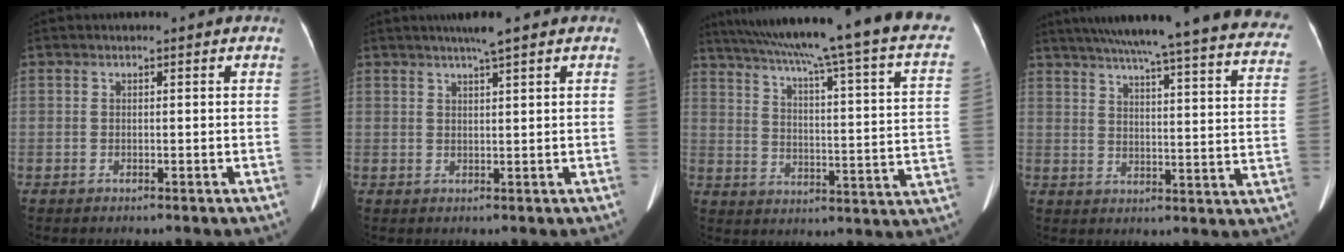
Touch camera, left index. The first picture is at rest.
{"total": 3.5, "force": [2.6, -0.3, 2.4], "torque": [-0.042, 0.006, 0.044]}
{"total": 30.0, "force": [23.6, 0.9, 18.4], "torque": [-0.253, -0.032, 0.301]}
{"total": 33.7, "force": [29.7, 2.5, 15.7], "torque": [-0.191, -0.067, 0.353]}